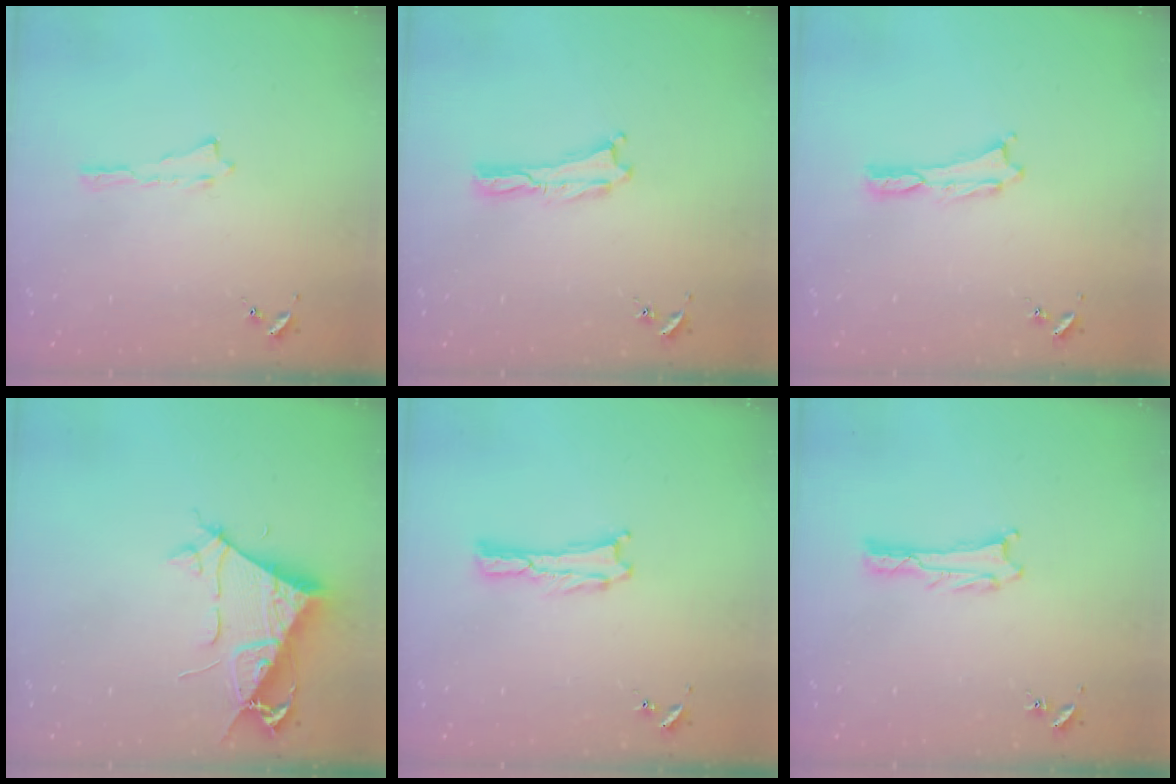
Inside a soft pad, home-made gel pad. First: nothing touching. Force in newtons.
{"total": 0.0}
{"total": 0.0}
{"total": 7.7, "press": 7.7, "slide": 0.8}
{"total": 0.0}
{"total": 0.8, "press": 0.7, "slide": 0.1}